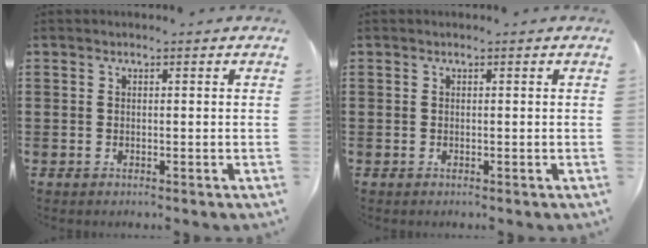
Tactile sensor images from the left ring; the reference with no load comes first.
{"total": 0.0}